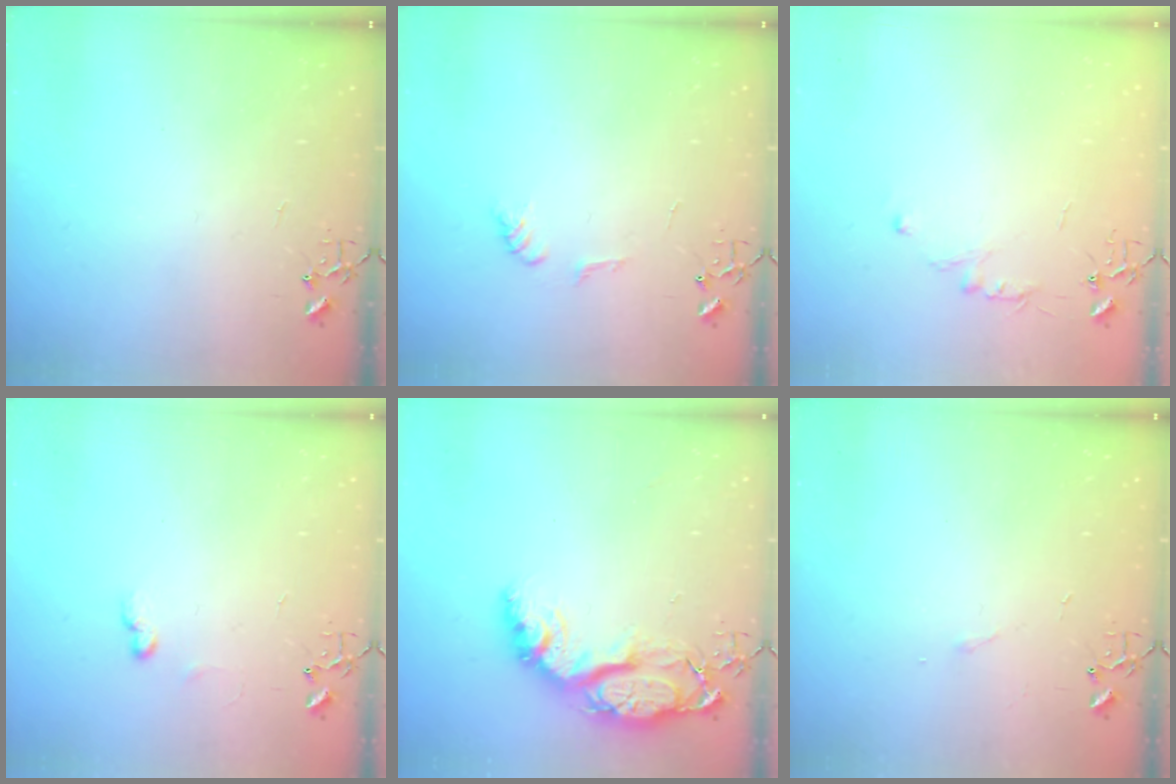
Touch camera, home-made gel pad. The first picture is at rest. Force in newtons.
{"total": 5.9, "press": 5.9, "slide": 0.6}
{"total": 5.5, "press": 5.5, "slide": 0.6}
{"total": 5.9, "press": 5.9, "slide": 0.8}
{"total": 15.4, "press": 15.3, "slide": 1.2}
{"total": 3.3, "press": 3.2, "slide": 0.6}